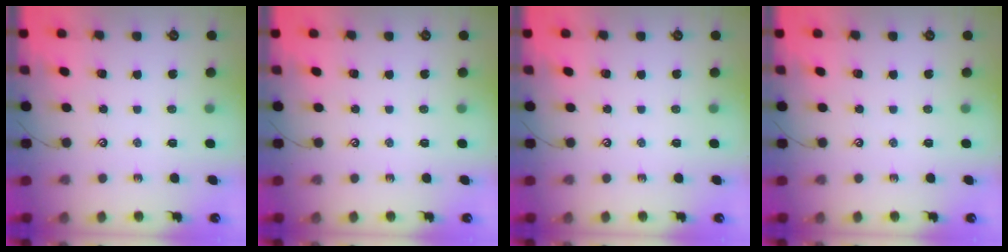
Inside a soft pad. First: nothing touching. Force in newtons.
{"total": 0.0}
{"total": 0.0}
{"total": 0.0}